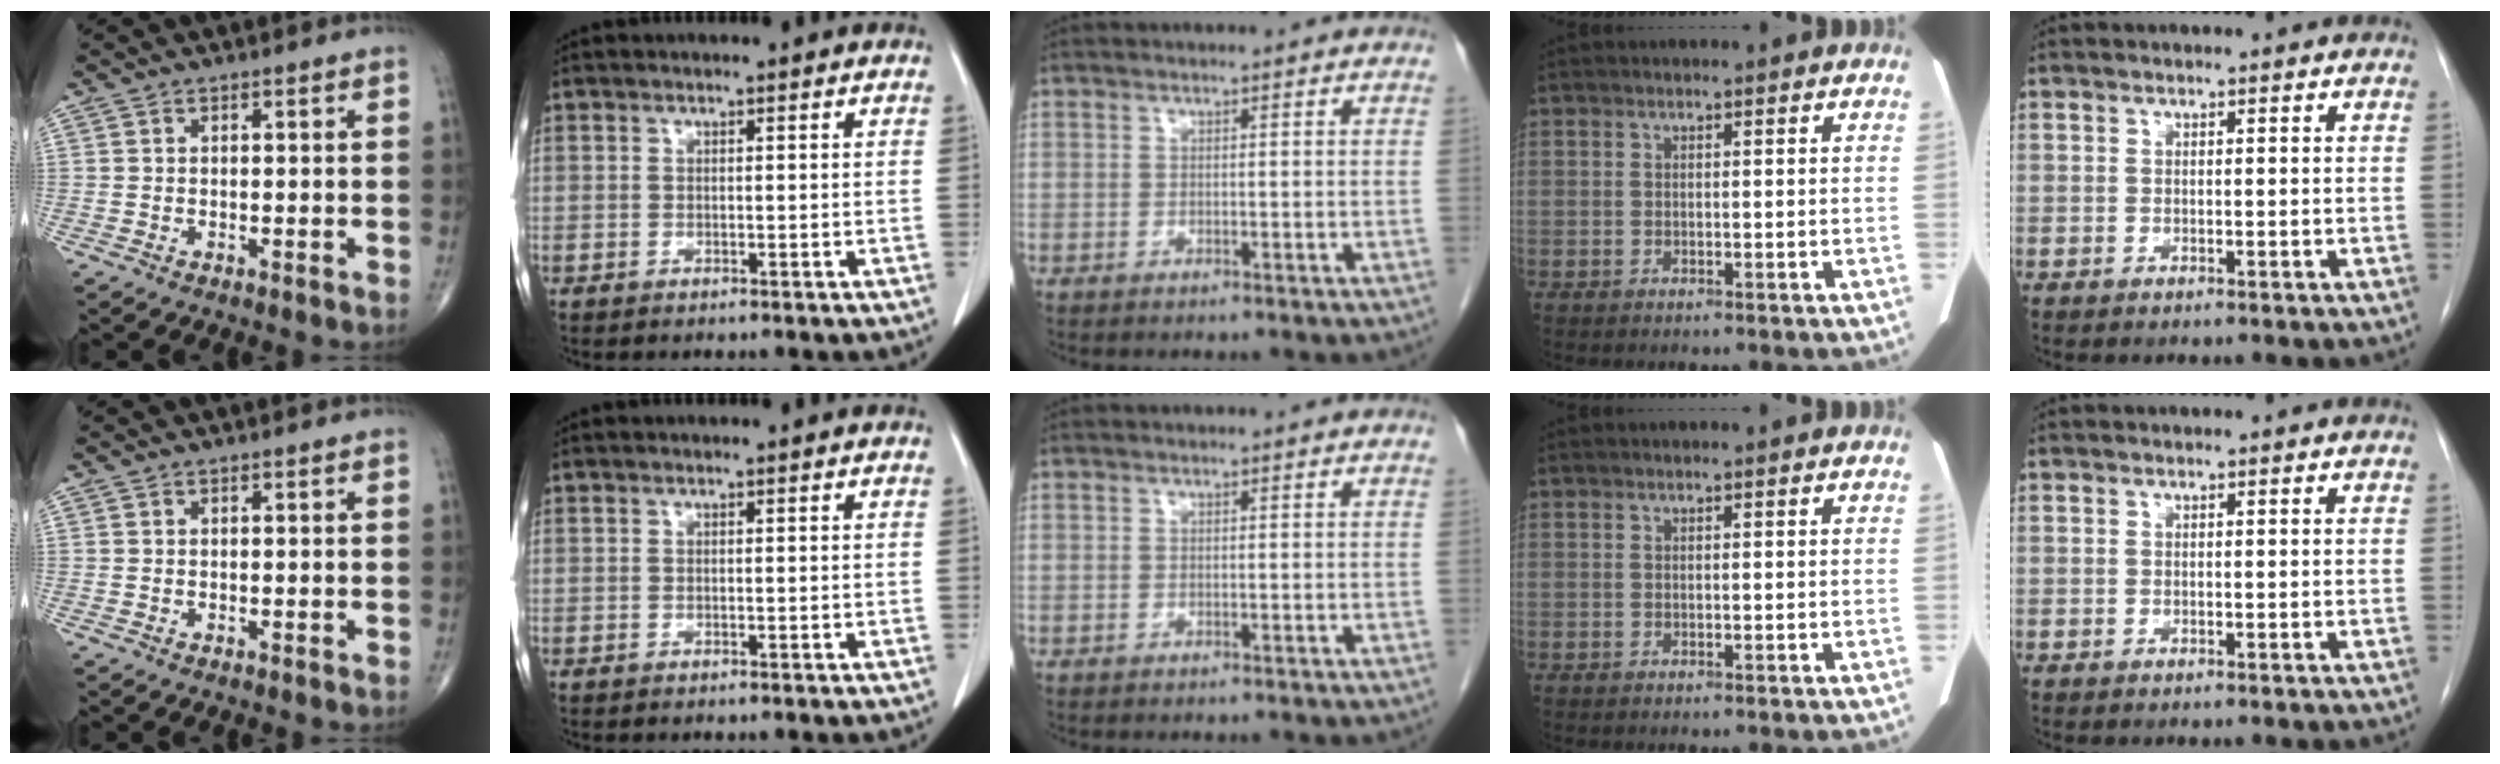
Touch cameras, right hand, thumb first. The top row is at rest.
{}